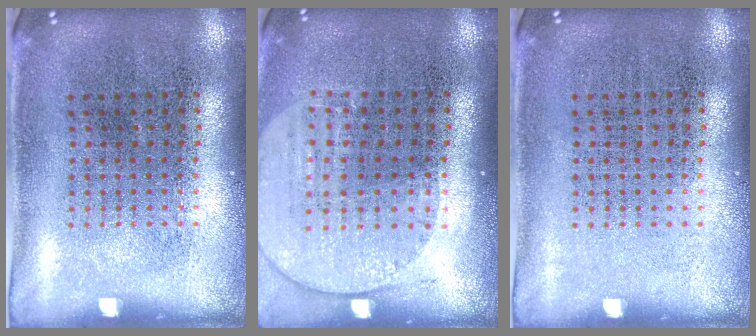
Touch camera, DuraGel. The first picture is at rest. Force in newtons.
{"total": 1.6, "press": 1.4, "slide": 0.7}
{"total": 0.0}